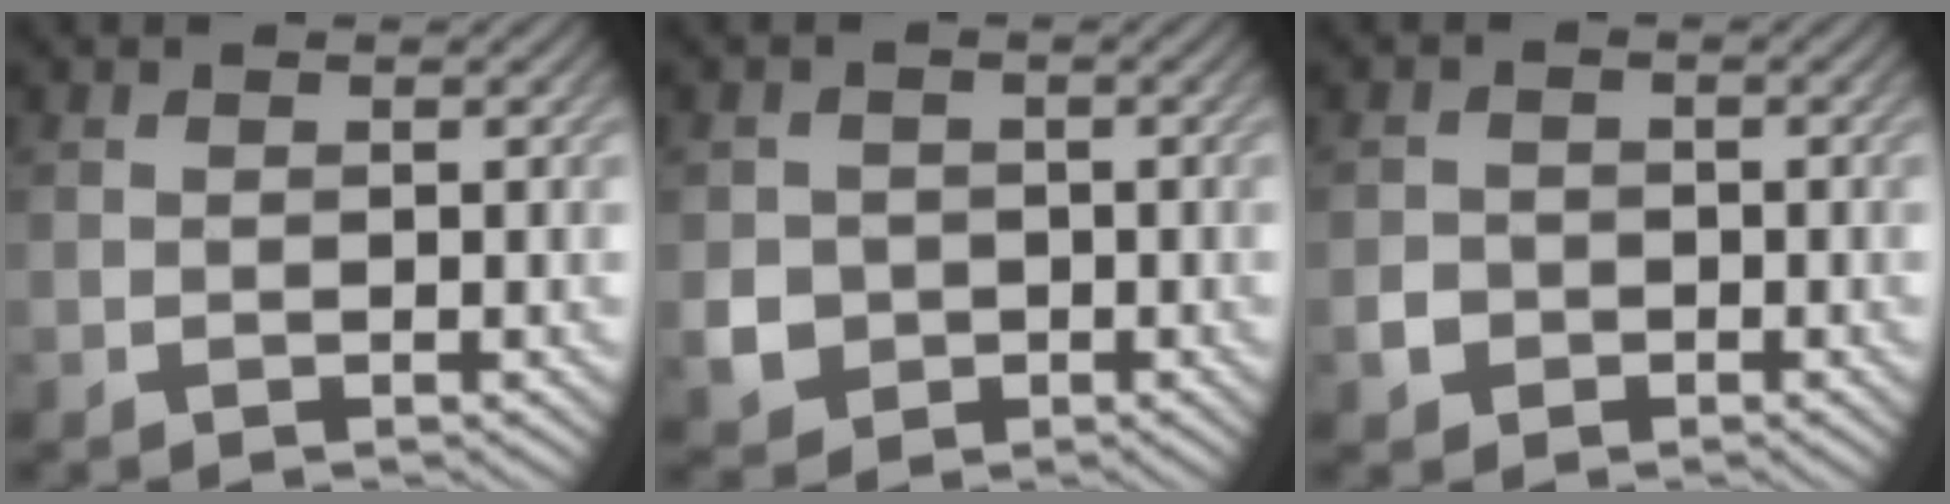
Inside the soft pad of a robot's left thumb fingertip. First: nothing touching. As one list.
[{"total": 3.9, "force": [-0.9, 3.6, 1.1], "torque": [-0.031, -0.010, -0.024]}, {"total": 2.1, "force": [-0.9, 1.8, 0.6], "torque": [-0.008, -0.002, -0.020]}]